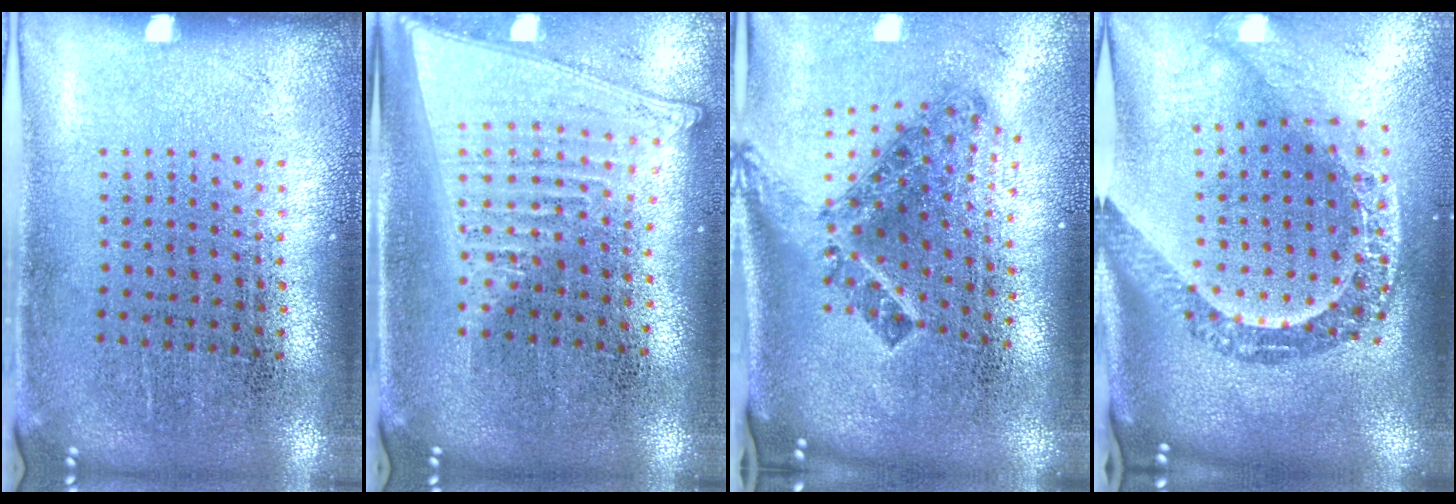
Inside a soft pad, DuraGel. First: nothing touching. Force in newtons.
{"total": 2.0, "press": 1.7, "slide": 1.0}
{"total": 2.1, "press": 1.3, "slide": 1.6}
{"total": 3.2, "press": 2.4, "slide": 2.0}